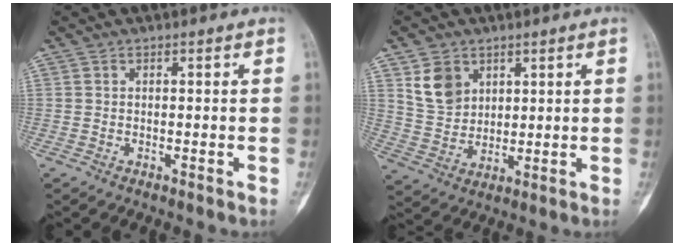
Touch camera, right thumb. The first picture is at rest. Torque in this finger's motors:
{"motor_torque": [-0.74, 0.76, 0.15, -0.03, 0.12]}